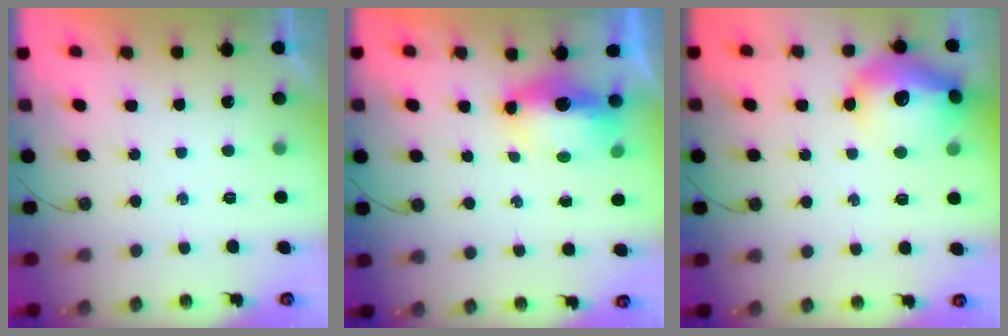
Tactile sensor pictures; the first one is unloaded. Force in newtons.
{"total": 15.5, "press": 9.3, "slide": 12.4}
{"total": 18.7, "press": 18.6, "slide": 1.6}